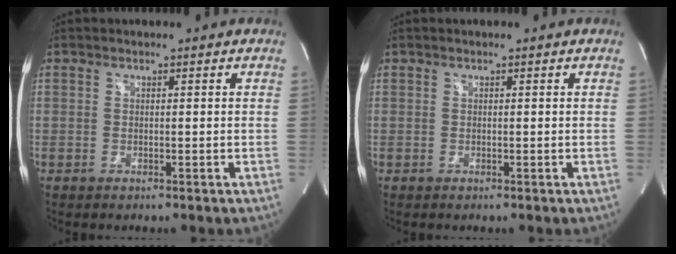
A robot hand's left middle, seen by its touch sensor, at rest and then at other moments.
{"total": 0.0}